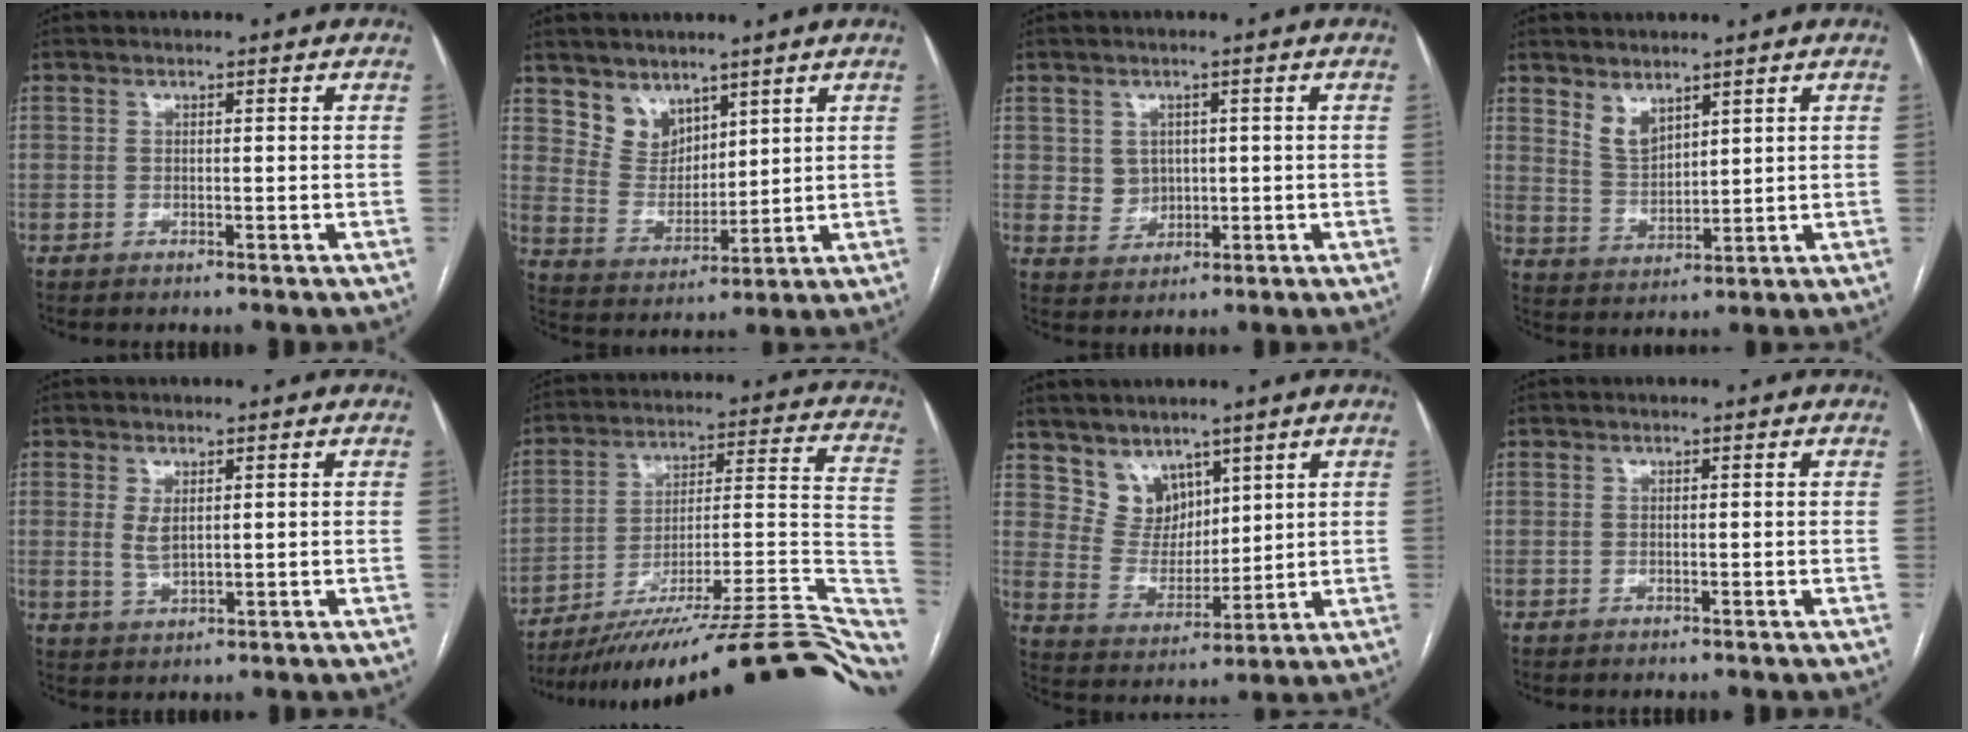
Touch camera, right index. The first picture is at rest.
{"total": 6.5, "force": [4.8, 4.2, 1.3], "torque": [-0.030, 0.005, 0.106]}
{"total": 3.9, "force": [0.8, 3.7, 1.1], "torque": [-0.017, 0.010, 0.022]}
{"total": 4.6, "force": [3.5, 2.1, 2.2], "torque": [-0.048, -0.004, 0.080]}
{"total": 3.0, "force": [0.8, 1.4, 2.5], "torque": [-0.053, -0.004, 0.024]}
{"total": 31.9, "force": [-26.0, 4.1, 18.1], "torque": [-0.161, -0.003, -0.363]}
{"total": 7.0, "force": [5.0, 4.7, 1.4], "torque": [-0.032, 0.011, 0.109]}
{"total": 0.0}